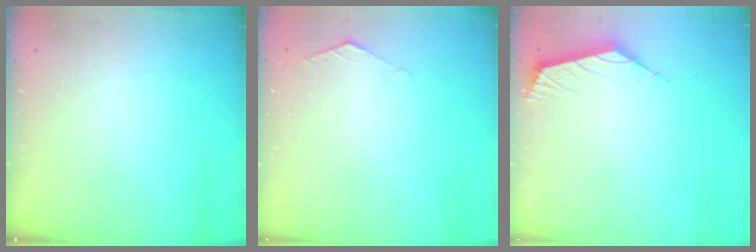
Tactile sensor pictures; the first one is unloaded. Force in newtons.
{"total": 1.3, "press": 1.2, "slide": 0.4}
{"total": 2.8, "press": 2.7, "slide": 0.7}